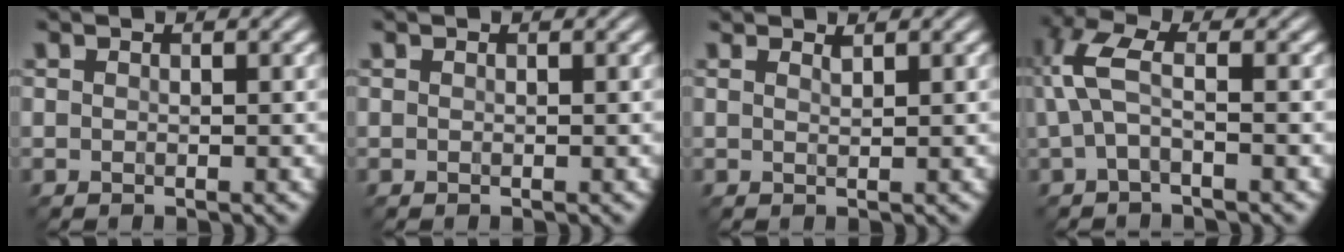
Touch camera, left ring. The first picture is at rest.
{"total": 0.0}
{"total": 0.9, "force": [0.8, 0.1, 0.4], "torque": [-0.005, -0.003, 0.009]}
{"total": 3.6, "force": [0.2, 1.3, 3.3], "torque": [-0.087, 0.011, -0.003]}